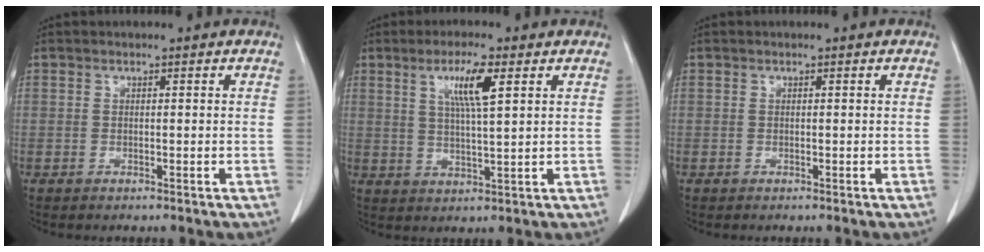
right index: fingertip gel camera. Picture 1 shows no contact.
{"total": 6.5, "force": [2.7, 0.2, 5.9], "torque": [-0.110, -0.001, 0.050]}
{"total": 0.0}